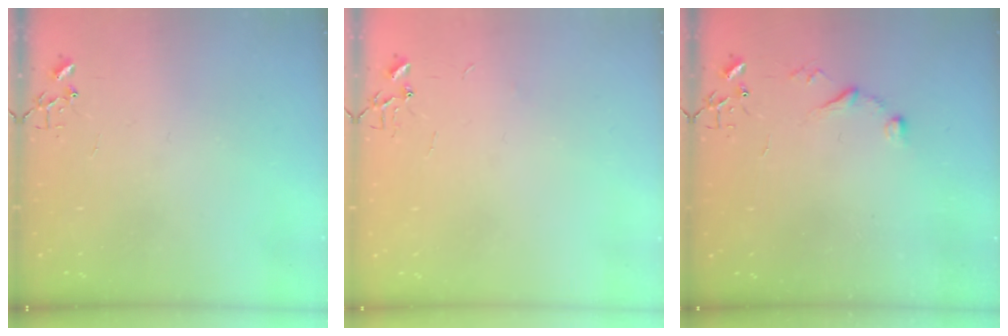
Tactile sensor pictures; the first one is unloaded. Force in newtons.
{"total": 2.4, "press": 2.4, "slide": 0.3}
{"total": 6.6, "press": 6.6, "slide": 0.5}